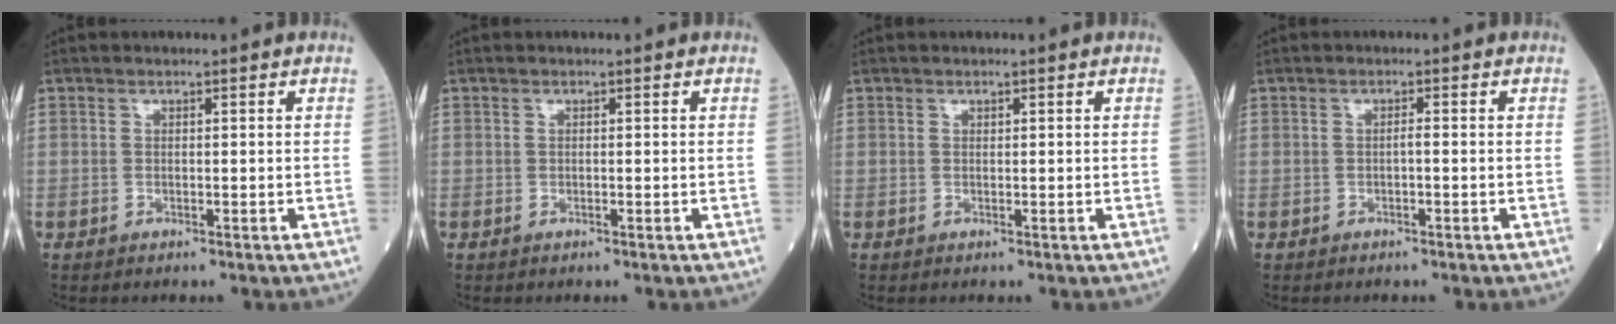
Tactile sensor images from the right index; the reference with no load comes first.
{"total": 0.0}
{"total": 0.0}
{"total": 0.6, "force": [-0.2, 0.0, 0.6], "torque": [-0.008, 0.002, -0.005]}